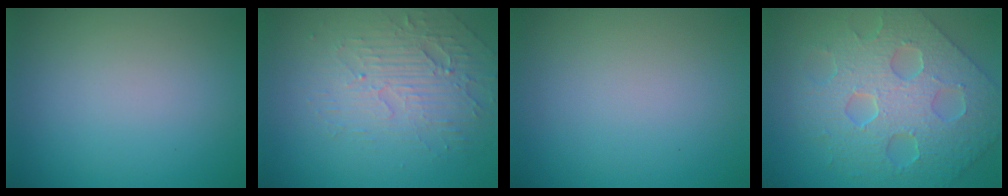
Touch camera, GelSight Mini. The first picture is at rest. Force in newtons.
{"total": 3.8, "press": 3.4, "slide": 1.8}
{"total": 0.0}
{"total": 7.2, "press": 6.3, "slide": 3.5}